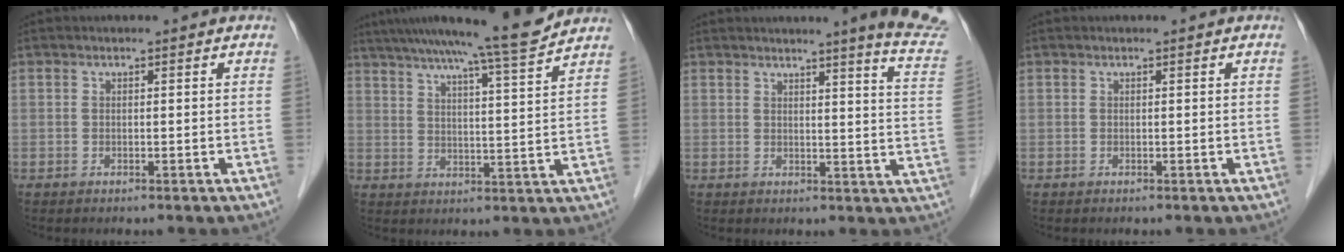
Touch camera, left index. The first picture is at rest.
{"total": 13.5, "force": [11.9, -1.3, 6.3], "torque": [-0.106, -0.004, 0.168]}
{"total": 11.3, "force": [10.2, -1.1, 4.5], "torque": [-0.039, -0.078, 0.091]}
{"total": 0.0}